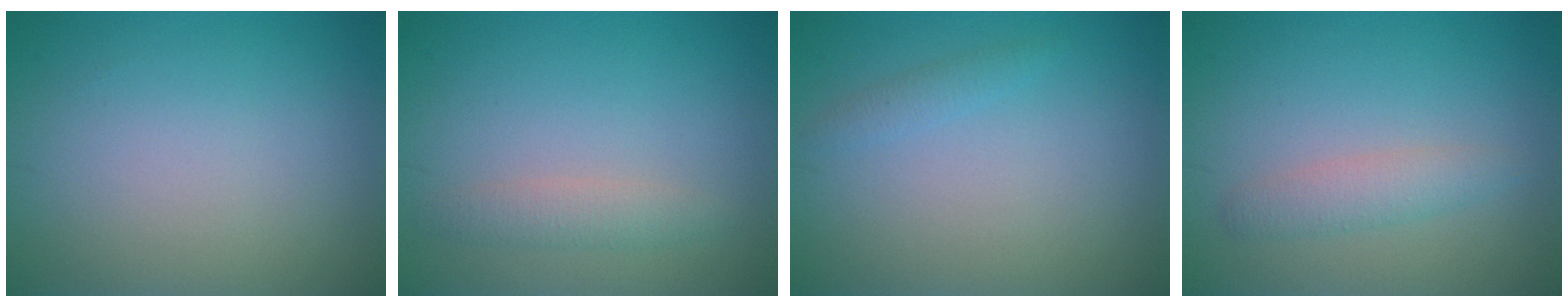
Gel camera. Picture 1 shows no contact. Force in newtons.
{"total": 1.8, "press": 1.8, "slide": 0.2}
{"total": 1.0, "press": 1.0, "slide": 0.1}
{"total": 2.0, "press": 2.0, "slide": 0.1}